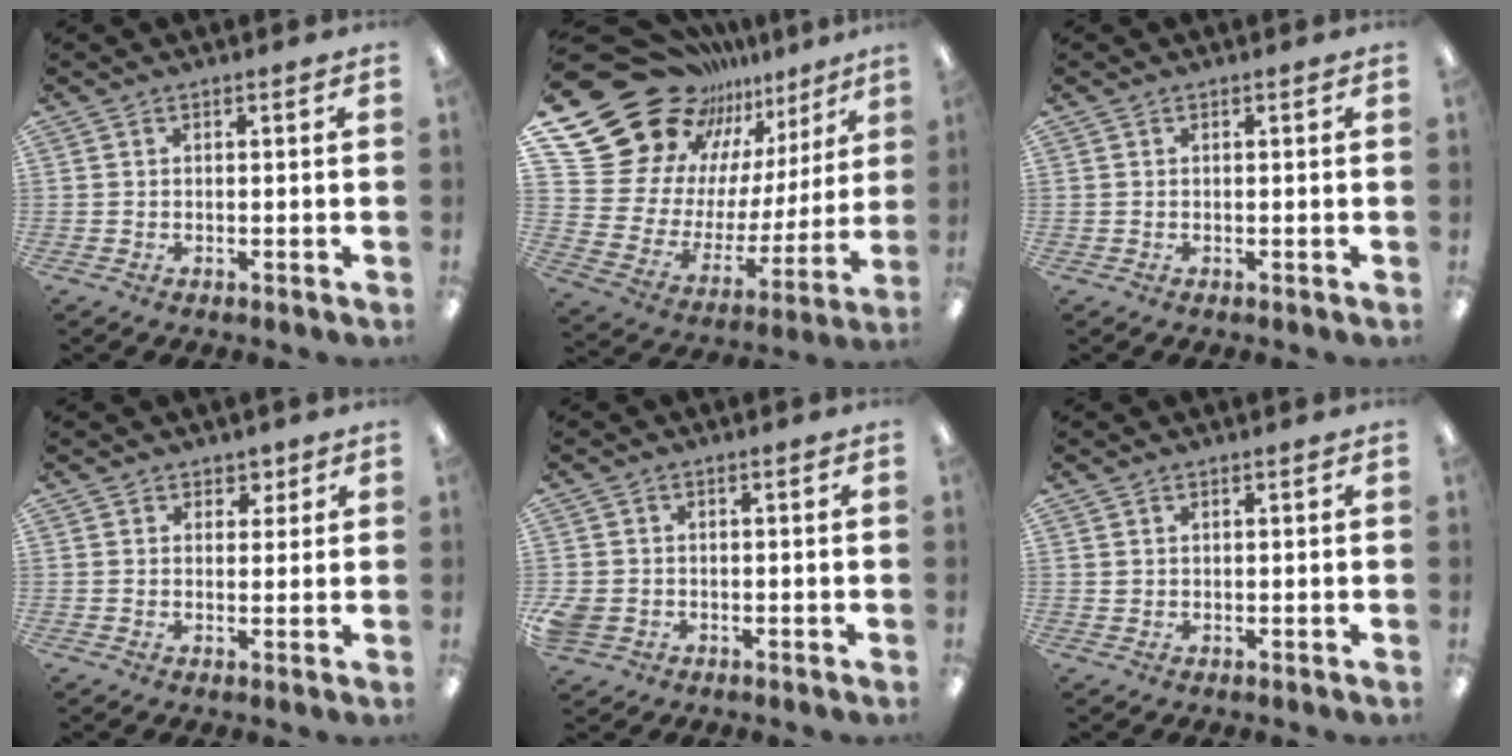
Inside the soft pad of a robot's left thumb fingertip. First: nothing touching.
{"total": 24.2, "force": [17.0, 15.0, 8.4], "torque": [-0.147, -0.135, 0.339]}
{"total": 0.0}
{"total": 3.0, "force": [1.7, 2.5, 0.4], "torque": [0.003, 0.000, 0.028]}
{"total": 3.4, "force": [-0.8, 3.0, 1.4], "torque": [-0.030, 0.003, -0.014]}
{"total": 0.9, "force": [0.6, 0.7, 0.2], "torque": [-0.005, 0.002, 0.011]}